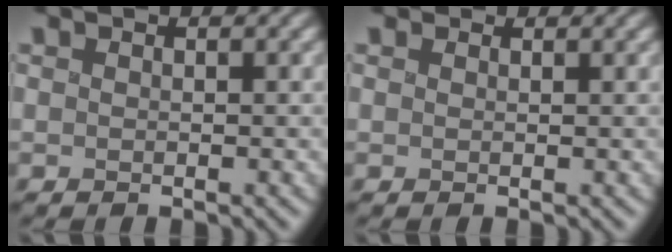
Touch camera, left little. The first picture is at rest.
{"total": 1.6, "force": [1.3, 0.8, 0.4], "torque": [-0.009, -0.003, 0.023]}